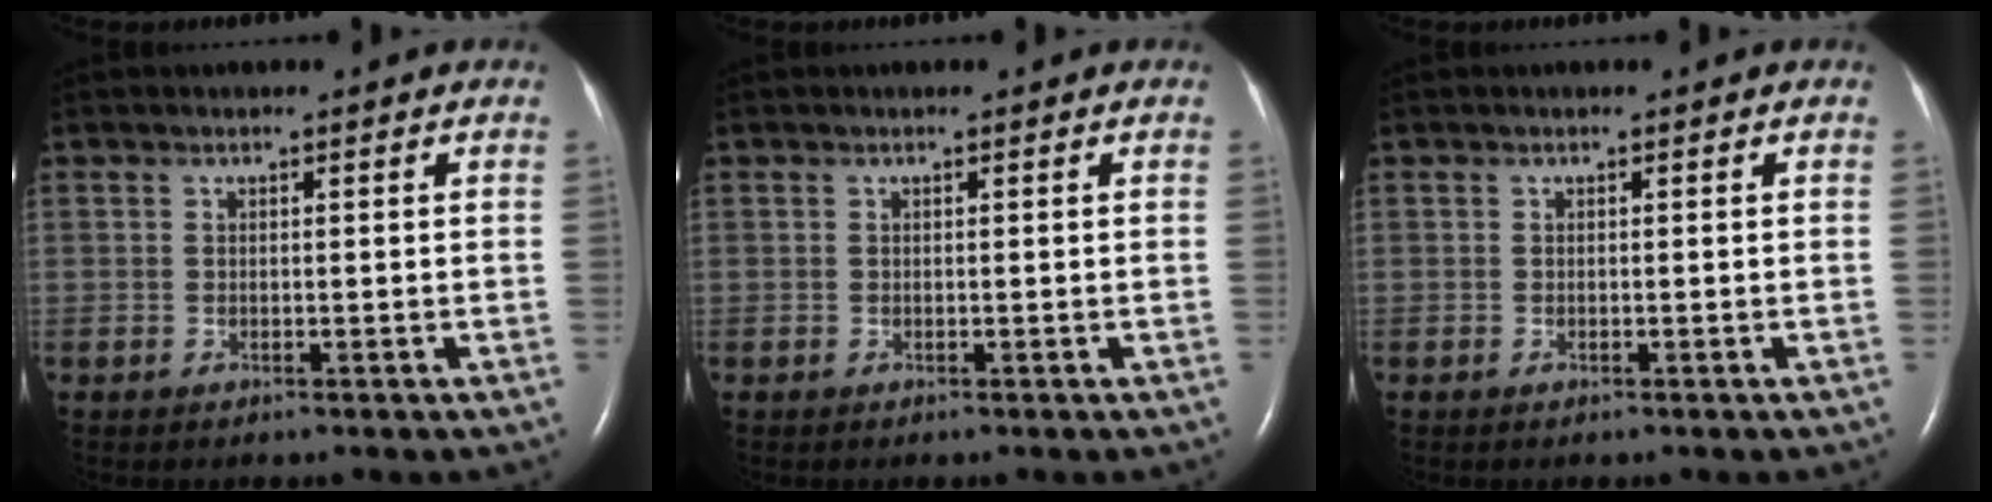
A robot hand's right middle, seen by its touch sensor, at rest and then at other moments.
{"total": 0.0}
{"total": 0.0}